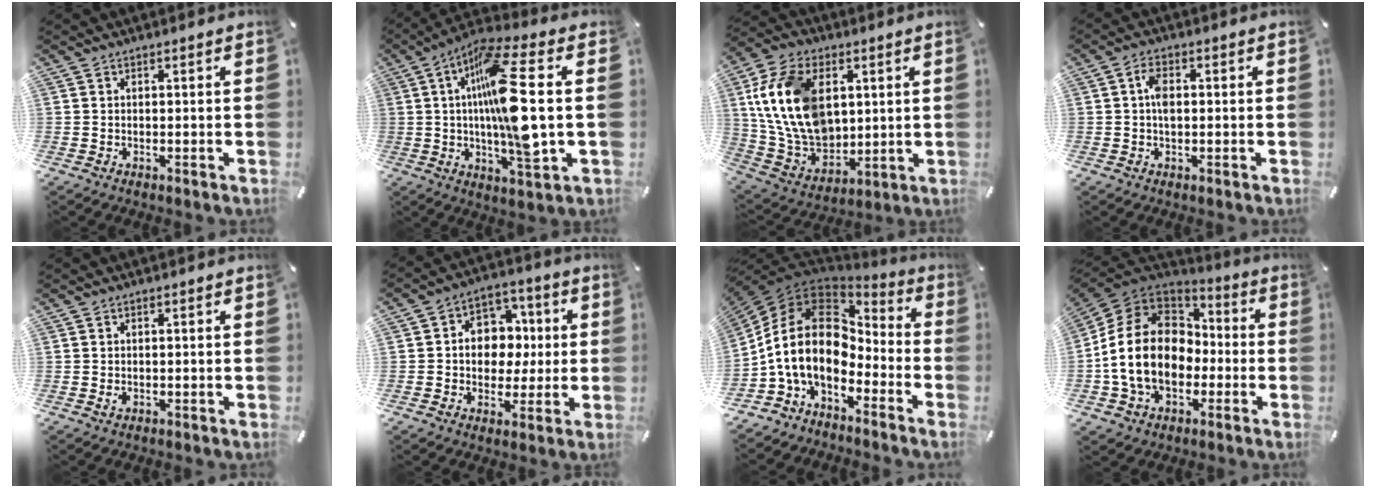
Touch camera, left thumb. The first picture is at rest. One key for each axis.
{"total": 18.1, "fx": 1.6, "fy": 4.1, "fz": 17.5, "tx": -0.342, "ty": -0.019, "tz": 0.009}
{"total": 19.1, "fx": 4.8, "fy": 13.3, "fz": 12.9, "tx": -0.292, "ty": -0.010, "tz": 0.088}
{"total": 3.9, "fx": 0.3, "fy": 2.1, "fz": 3.2, "tx": -0.057, "ty": 0.004, "tz": 0.001}
{"total": 0.7, "fx": -0.1, "fy": 0.4, "fz": 0.6, "tx": -0.011, "ty": 0.001, "tz": -0.002}
{"total": 10.2, "fx": 0.0, "fy": 9.2, "fz": 4.4, "tx": -0.070, "ty": 0.009, "tz": 0.006}
{"total": 17.4, "fx": -1.1, "fy": 12.1, "fz": 12.4, "tx": -0.274, "ty": 0.010, "tz": -0.020}
{"total": 18.1, "fx": -2.8, "fy": 14.0, "fz": 11.0, "tx": -0.242, "ty": 0.028, "tz": -0.048}